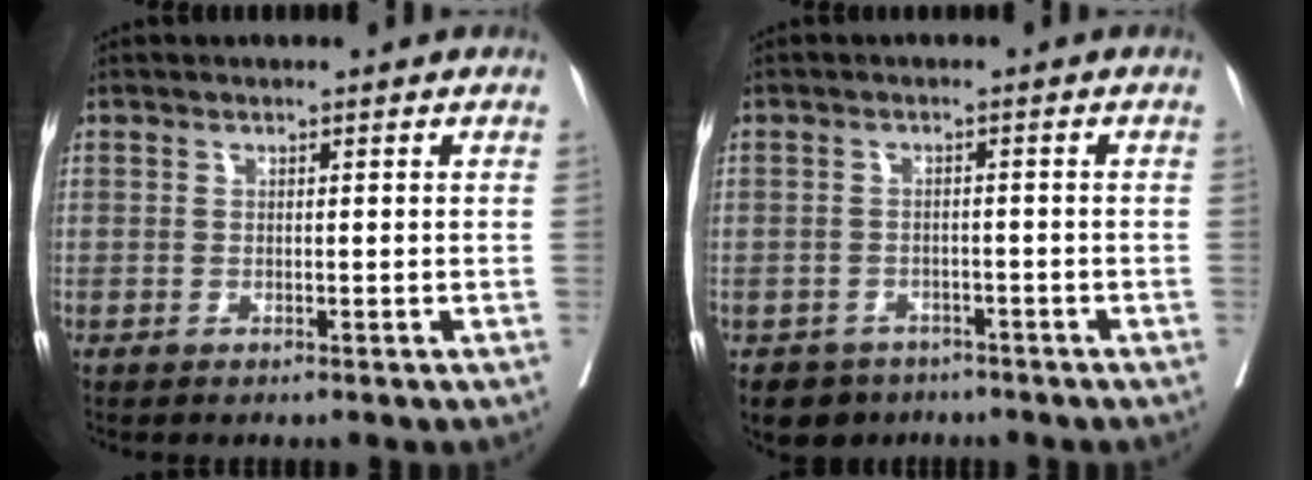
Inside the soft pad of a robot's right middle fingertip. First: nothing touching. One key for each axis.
{"total": 4.4, "fx": -3.3, "fy": 2.9, "fz": 0.1, "tx": 0.000, "ty": 0.006, "tz": -0.049}